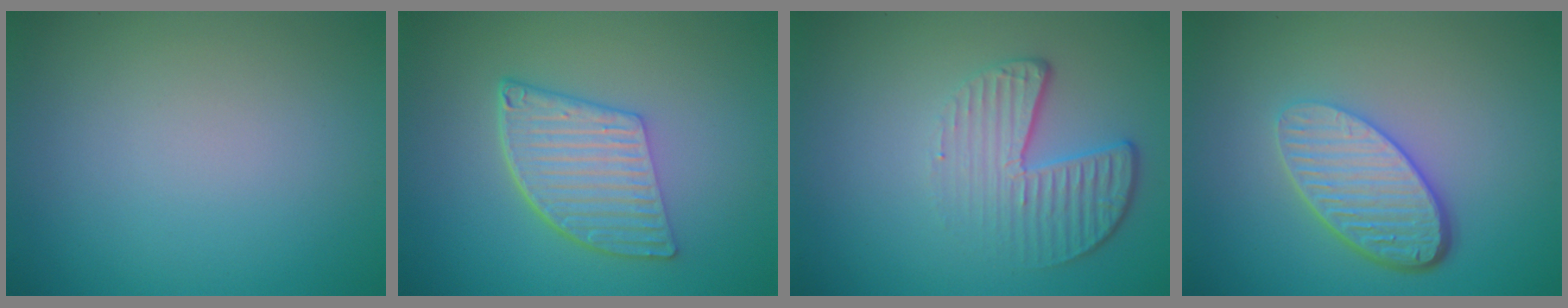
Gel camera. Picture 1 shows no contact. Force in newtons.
{"total": 6.1, "press": 4.3, "slide": 4.3}
{"total": 4.5, "press": 3.0, "slide": 3.3}
{"total": 5.3, "press": 3.8, "slide": 3.6}